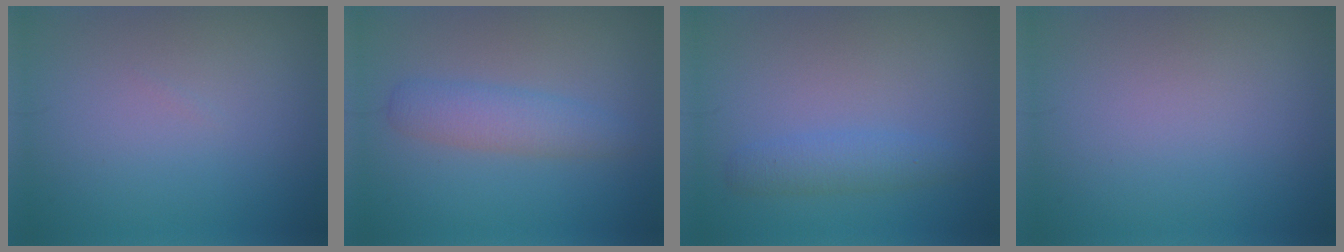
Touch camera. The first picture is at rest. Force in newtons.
{"total": 3.0, "press": 3.0, "slide": 0.1}
{"total": 2.2, "press": 2.2, "slide": 0.2}
{"total": 0.0}